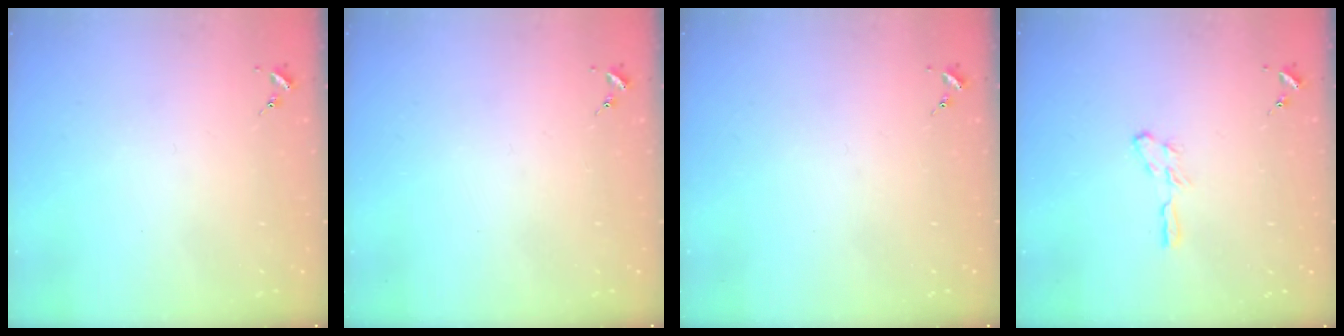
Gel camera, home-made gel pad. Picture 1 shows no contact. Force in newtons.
{"total": 0.0}
{"total": 0.0}
{"total": 4.3, "press": 4.3, "slide": 0.5}